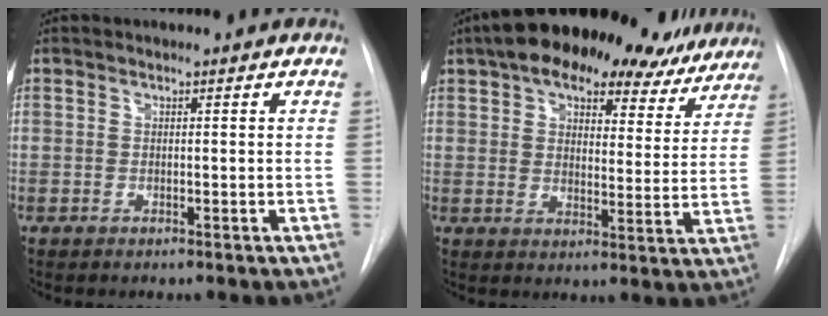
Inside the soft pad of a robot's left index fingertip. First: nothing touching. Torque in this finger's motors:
{"motor_torque": [0.93, -1.21, 0.93, 0.21]}